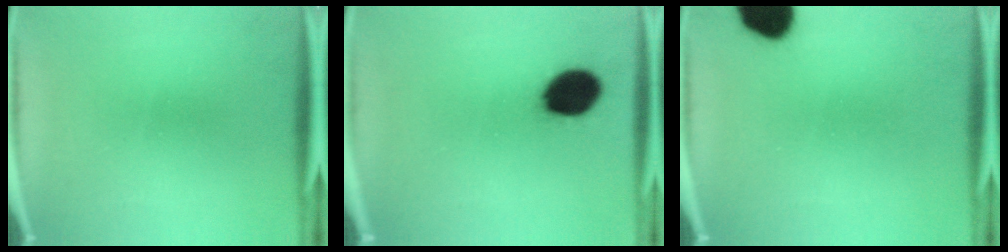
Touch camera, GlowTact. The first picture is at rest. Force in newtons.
{"total": 11.8}
{"total": 10.9}